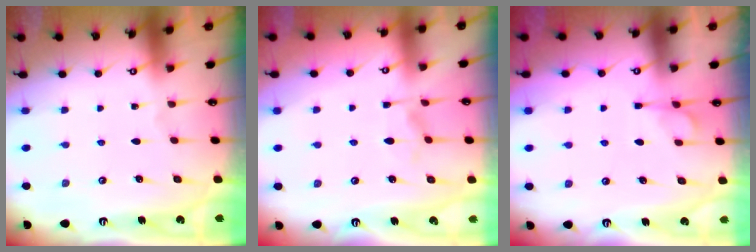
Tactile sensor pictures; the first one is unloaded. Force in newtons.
{"total": 1.2, "press": 0.8, "slide": 0.9}
{"total": 1.8, "press": 1.3, "slide": 1.3}